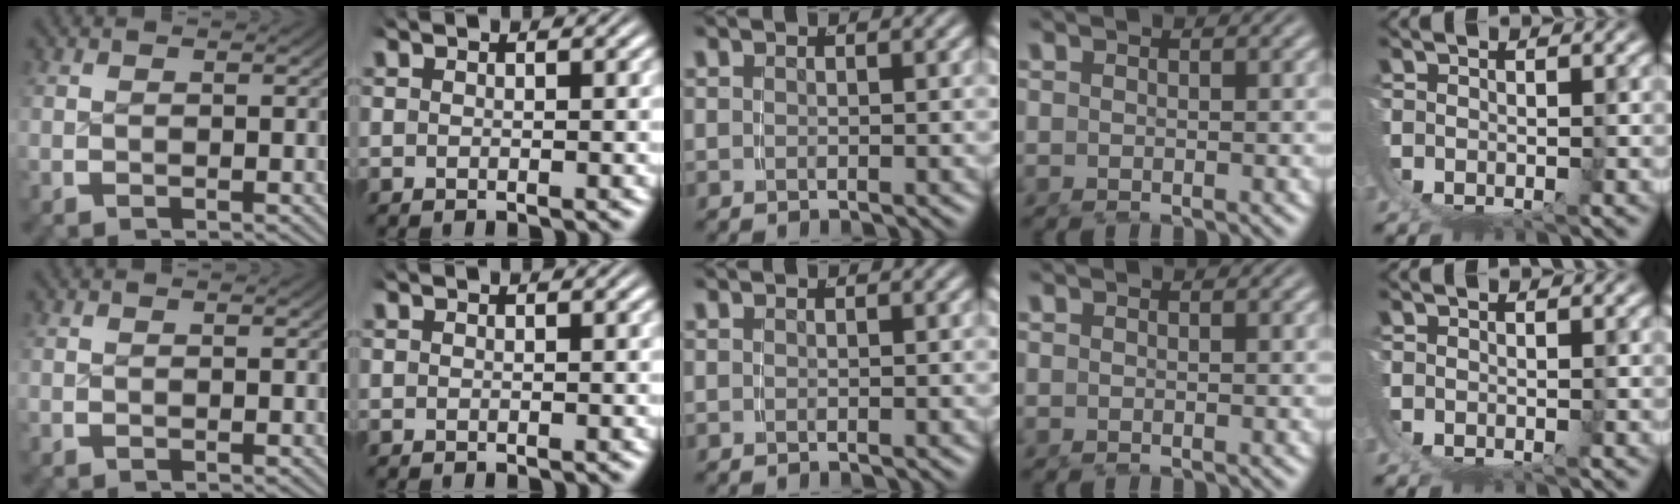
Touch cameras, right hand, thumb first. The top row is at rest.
{}